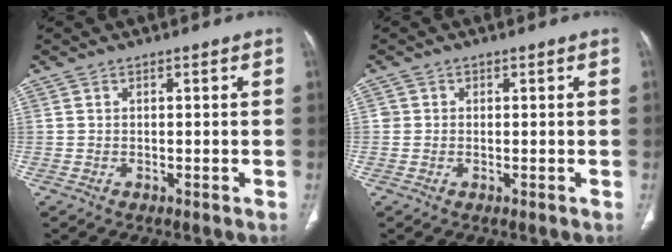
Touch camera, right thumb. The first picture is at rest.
{"total": 1.2, "force": [0.1, 1.2, 0.0], "torque": [0.009, 0.004, 0.001]}